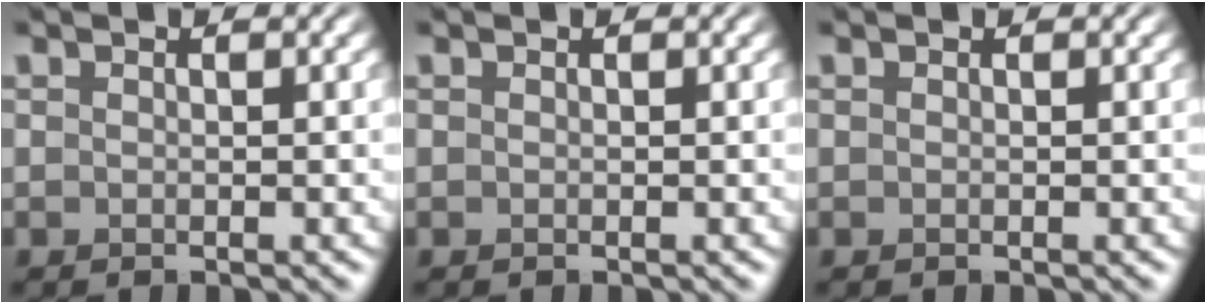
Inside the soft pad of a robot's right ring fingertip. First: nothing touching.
{"total": 0.0}
{"total": 0.0}